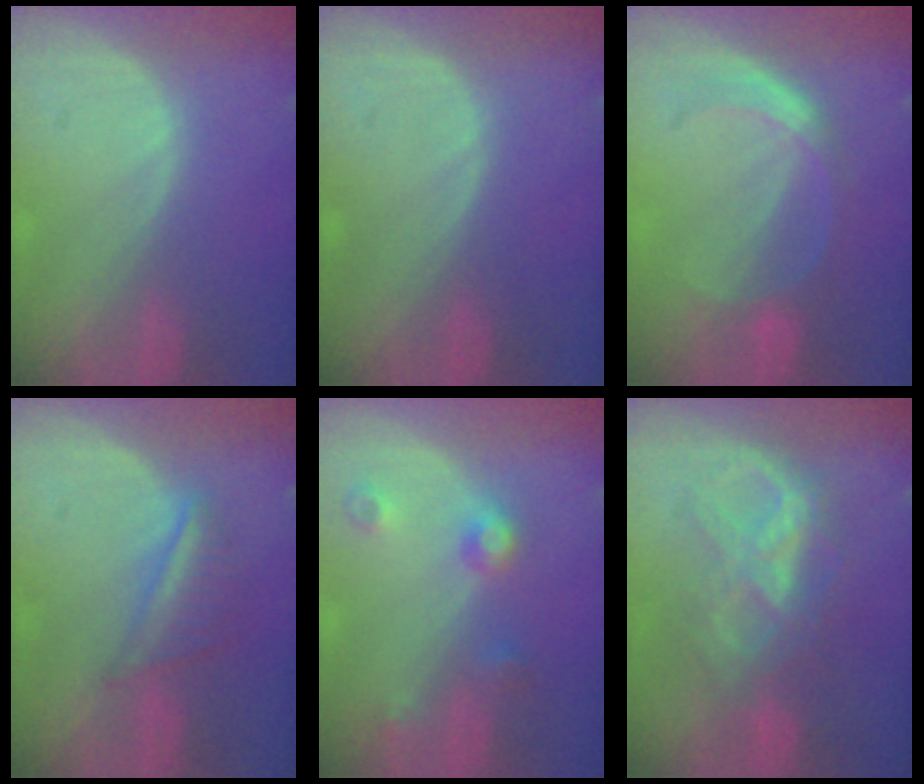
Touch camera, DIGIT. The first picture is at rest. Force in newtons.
{"total": 0.0}
{"total": 4.6, "press": 4.5, "slide": 0.6}
{"total": 5.3, "press": 5.3, "slide": 0.4}
{"total": 4.5, "press": 4.0, "slide": 2.0}
{"total": 7.7, "press": 7.7, "slide": 0.5}